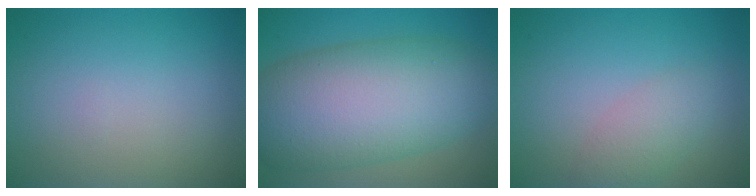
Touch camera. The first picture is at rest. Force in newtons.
{"total": 12.3, "press": 12.3, "slide": 0.5}
{"total": 2.4, "press": 2.4, "slide": 0.2}